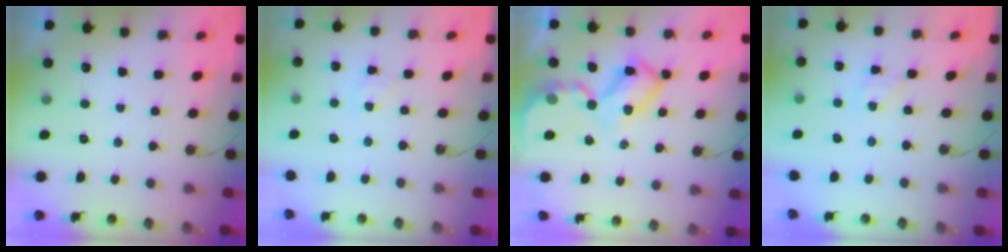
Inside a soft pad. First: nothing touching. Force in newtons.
{"total": 1.8, "press": 1.8, "slide": 0.2}
{"total": 11.0, "press": 10.9, "slide": 1.0}
{"total": 3.3, "press": 3.3, "slide": 0.3}